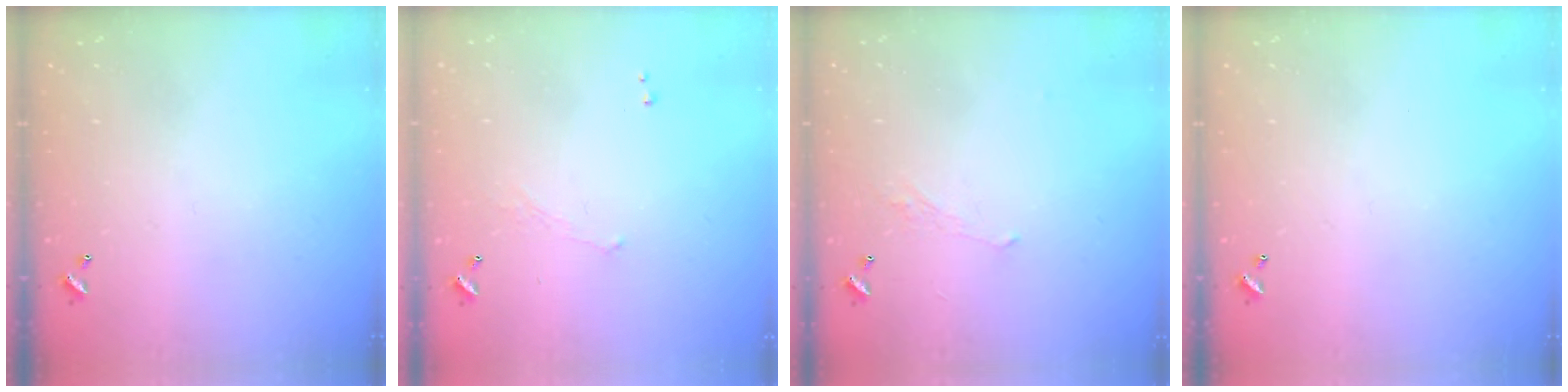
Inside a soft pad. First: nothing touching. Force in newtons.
{"total": 1.1, "press": 1.0, "slide": 0.6}
{"total": 1.7, "press": 1.6, "slide": 0.6}
{"total": 0.0}